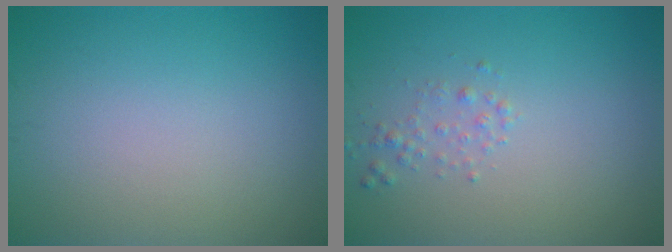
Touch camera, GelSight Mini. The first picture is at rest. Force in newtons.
{"total": 1.0, "press": 1.0, "slide": 0.0}